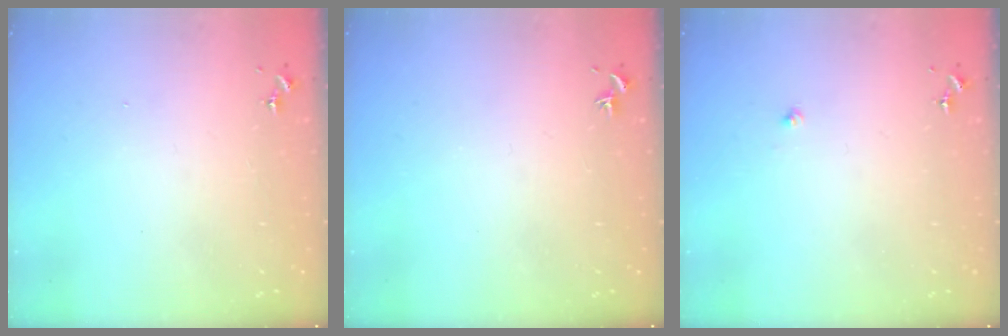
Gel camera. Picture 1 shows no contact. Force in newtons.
{"total": 0.0}
{"total": 2.0, "press": 2.0, "slide": 0.2}